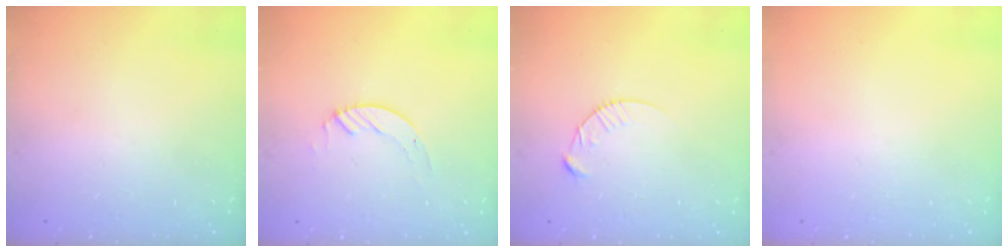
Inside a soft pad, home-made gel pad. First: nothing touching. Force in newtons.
{"total": 2.4, "press": 2.4, "slide": 0.2}
{"total": 4.3, "press": 4.3, "slide": 0.4}
{"total": 0.0}